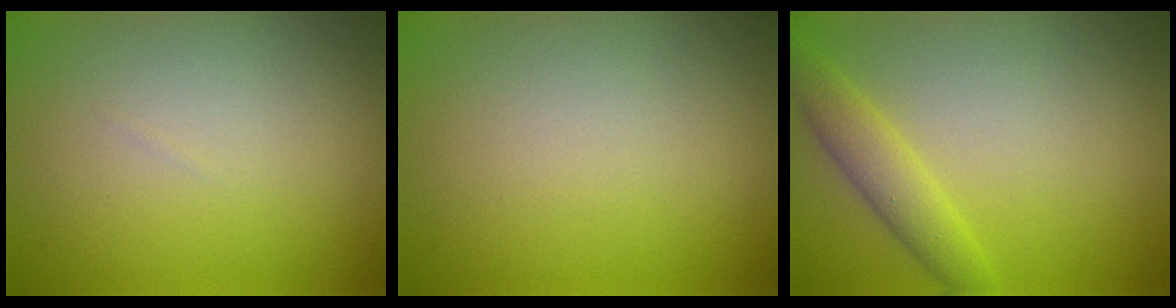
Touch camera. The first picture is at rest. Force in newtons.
{"total": 0.0}
{"total": 2.9, "press": 2.9, "slide": 0.1}